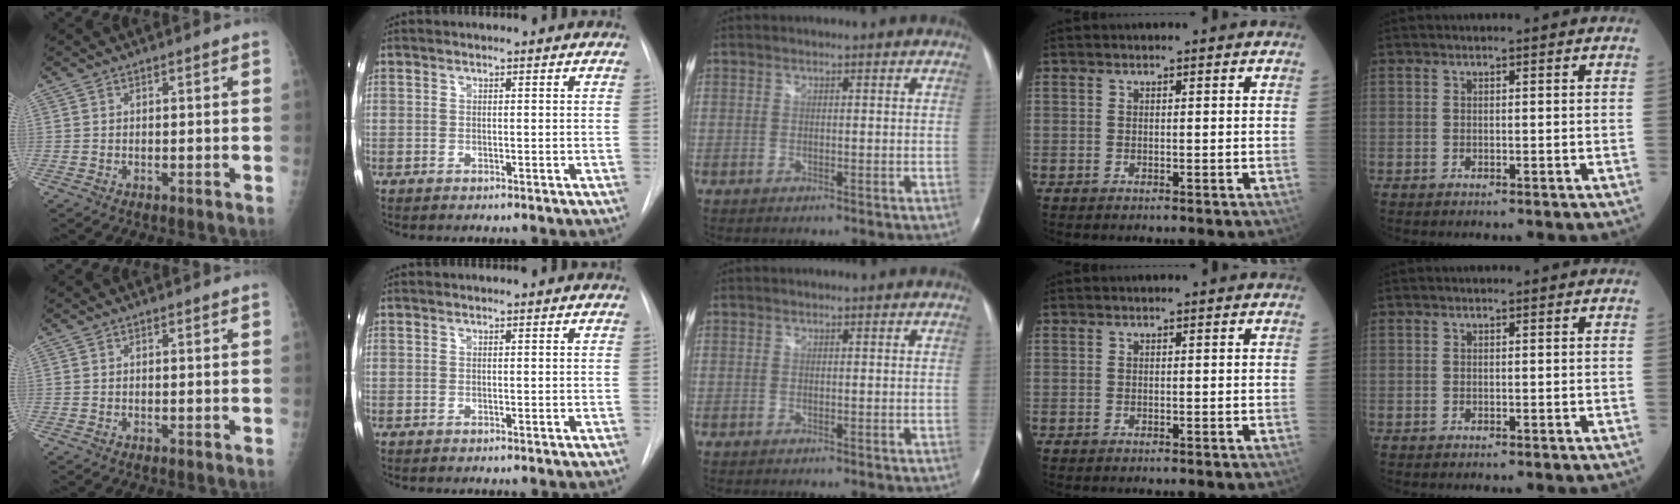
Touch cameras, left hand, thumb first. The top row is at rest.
{}